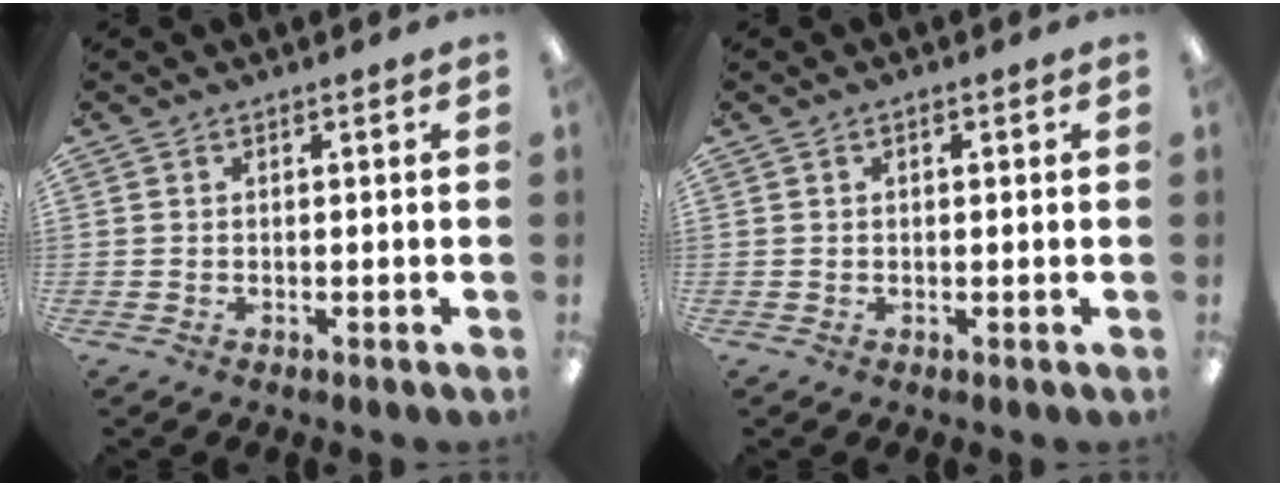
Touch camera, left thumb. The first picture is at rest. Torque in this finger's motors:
{"motor_torque": [0.17, -0.07, -0.34, 0.22, -0.05]}